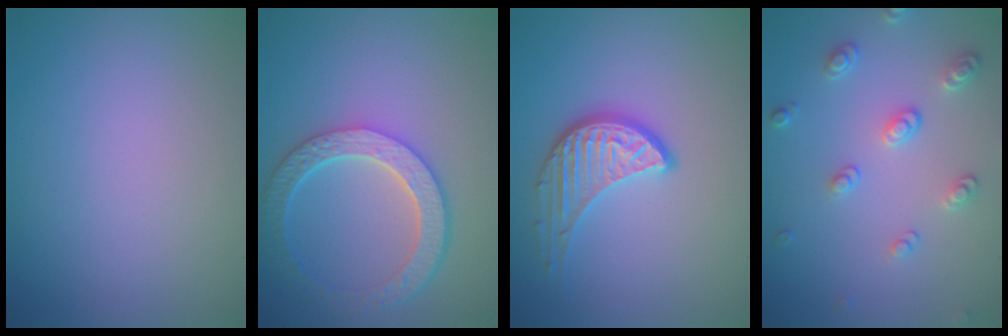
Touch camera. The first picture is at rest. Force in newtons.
{"total": 5.8, "press": 4.4, "slide": 3.7}
{"total": 3.7, "press": 3.0, "slide": 2.2}
{"total": 2.7, "press": 2.6, "slide": 0.4}